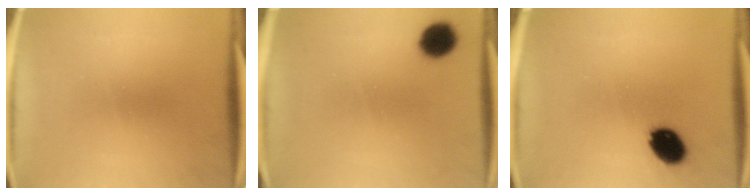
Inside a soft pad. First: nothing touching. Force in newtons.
{"total": 6.9}
{"total": 8.0}